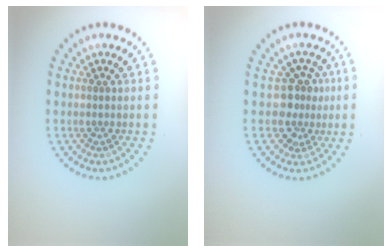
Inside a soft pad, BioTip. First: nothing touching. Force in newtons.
{"total": 2.8, "press": 2.2, "slide": 1.7}